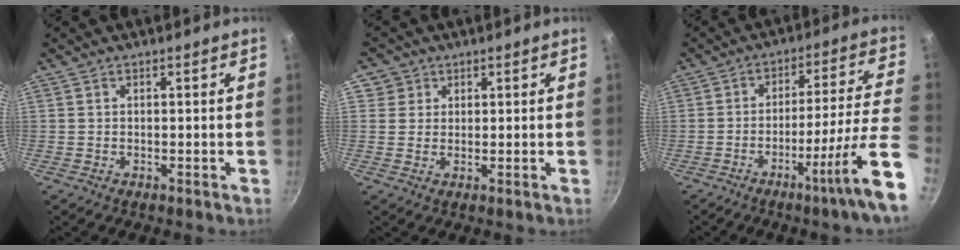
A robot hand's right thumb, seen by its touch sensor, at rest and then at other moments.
{"total": 3.4, "force": [1.2, 3.1, 0.3], "torque": [0.028, 0.006, 0.016]}
{"total": 16.9, "force": [-7.3, 0.1, 15.2], "torque": [-0.199, 0.033, -0.114]}